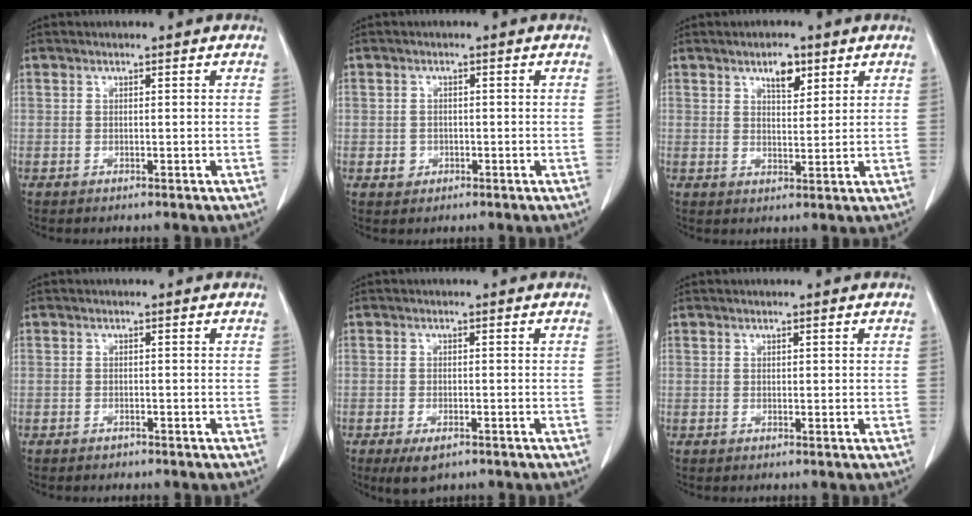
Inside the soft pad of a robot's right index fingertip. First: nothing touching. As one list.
[{"total": 2.0, "force": [-0.5, 1.9, 0.3], "torque": [0.002, 0.008, -0.003]}, {"total": 4.1, "force": [2.5, 1.6, 2.8], "torque": [-0.048, 0.000, 0.042]}, {"total": 0.9, "force": [-0.8, 0.4, 0.1], "torque": [-0.005, 0.001, -0.011]}, {"total": 3.9, "force": [-2.4, 1.6, 2.6], "torque": [-0.044, -0.005, -0.032]}, {"total": 0.5, "force": [0.2, 0.3, 0.4], "torque": [-0.003, 0.000, 0.003]}]